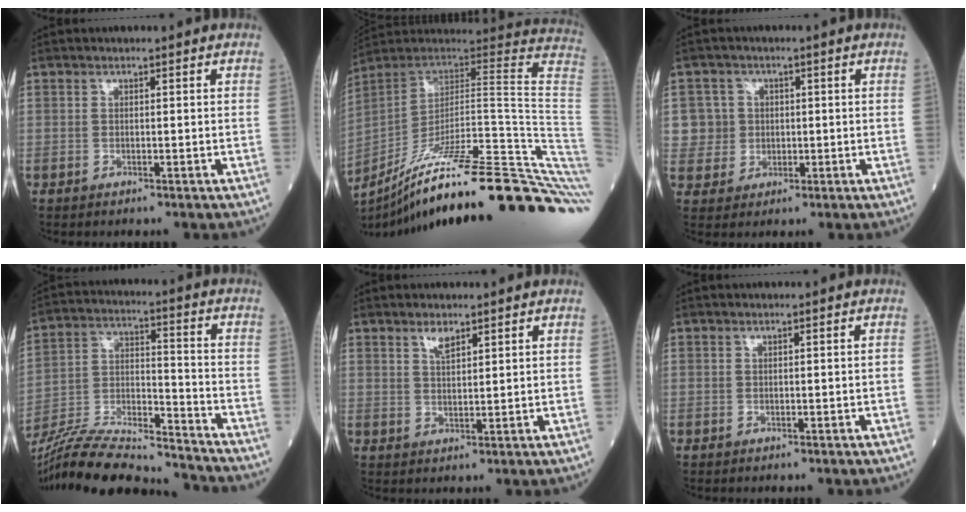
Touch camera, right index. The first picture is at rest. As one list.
[{"total": 35.9, "force": [-24.9, 0.4, 25.9], "torque": [-0.237, -0.033, -0.361]}, {"total": 5.2, "force": [0.8, 5.2, 0.0], "torque": [0.012, 0.010, 0.016]}, {"total": 20.8, "force": [-19.5, 2.1, 7.0], "torque": [-0.156, -0.004, -0.329]}, {"total": 2.4, "force": [1.7, 0.7, 1.5], "torque": [-0.031, 0.000, 0.035]}, {"total": 0.0}]